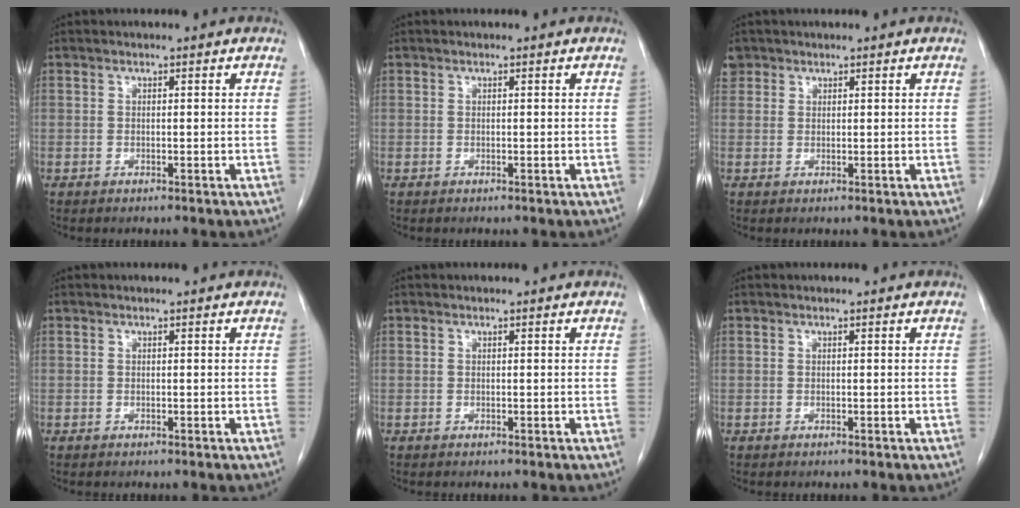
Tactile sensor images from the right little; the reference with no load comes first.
{"total": 0.0}
{"total": 2.6, "force": [1.4, 2.1, 0.2], "torque": [0.004, 0.010, 0.025]}
{"total": 0.0}
{"total": 0.0}
{"total": 0.0}